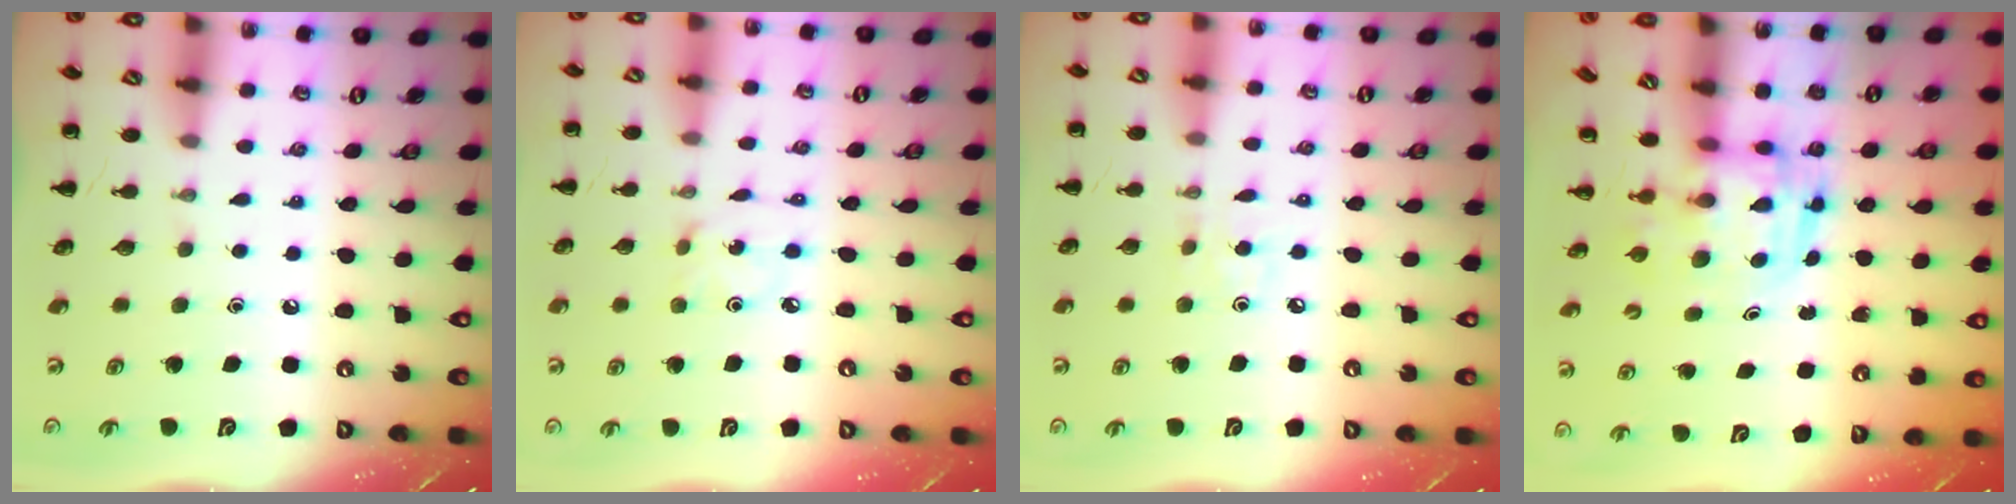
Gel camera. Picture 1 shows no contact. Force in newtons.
{"total": 1.5, "press": 1.4, "slide": 0.5}
{"total": 3.3, "press": 3.1, "slide": 1.1}
{"total": 3.2, "press": 3.2, "slide": 0.7}